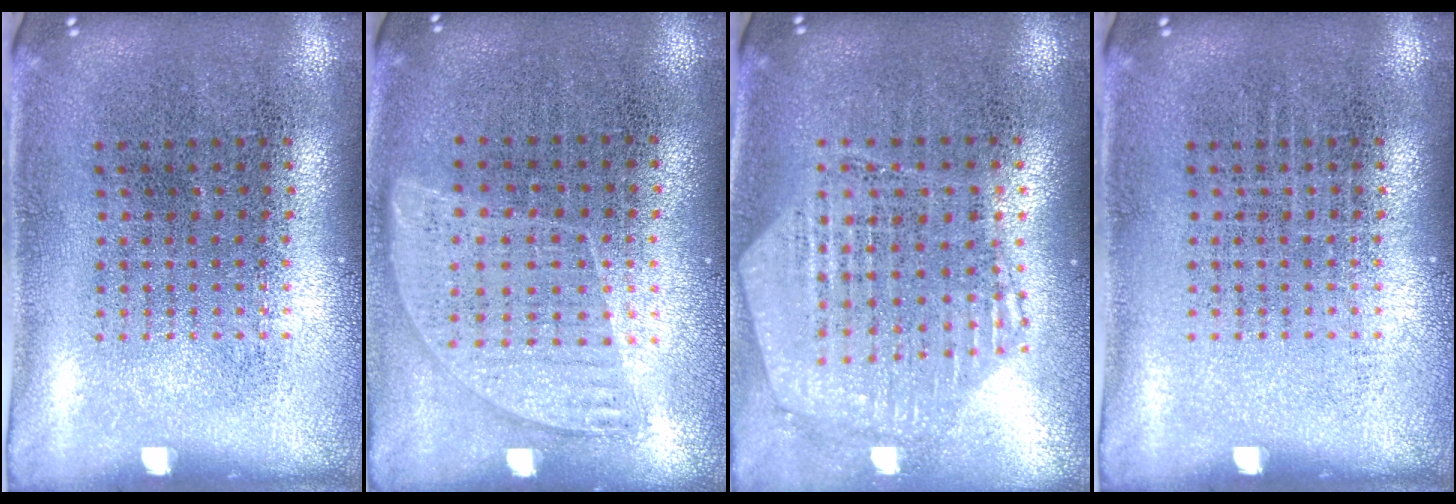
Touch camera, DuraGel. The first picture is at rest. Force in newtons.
{"total": 0.9, "press": 0.8, "slide": 0.3}
{"total": 1.1, "press": 1.1, "slide": 0.2}
{"total": 0.0}